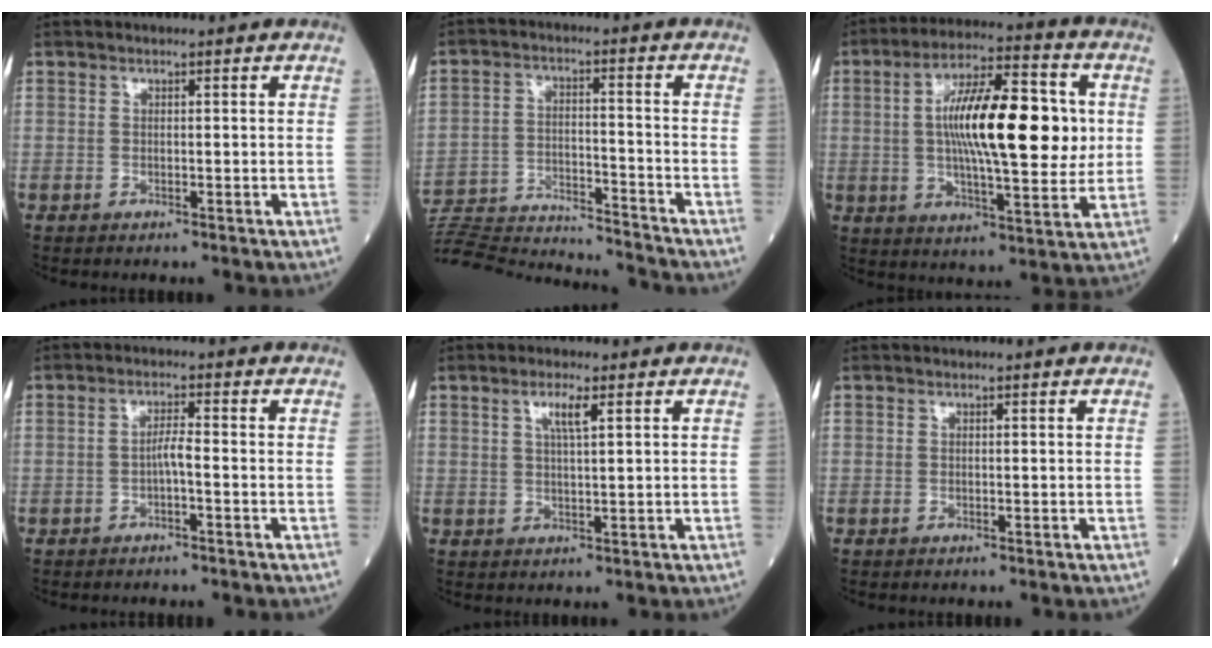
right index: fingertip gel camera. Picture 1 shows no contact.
{"total": 19.6, "force": [-19.1, 0.5, 4.4], "torque": [-0.103, -0.008, -0.292]}
{"total": 17.5, "force": [2.2, 4.2, 16.9], "torque": [-0.284, 0.020, 0.031]}
{"total": 2.1, "force": [-0.8, 0.1, 2.0], "torque": [-0.033, 0.003, -0.016]}
{"total": 3.0, "force": [1.4, 0.1, 2.7], "torque": [-0.054, 0.001, 0.026]}
{"total": 0.0}